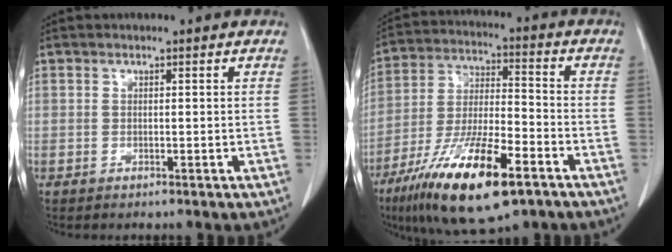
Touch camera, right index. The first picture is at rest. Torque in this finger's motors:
{"motor_torque": [1.13, -1.02, 1.05, 0.21]}